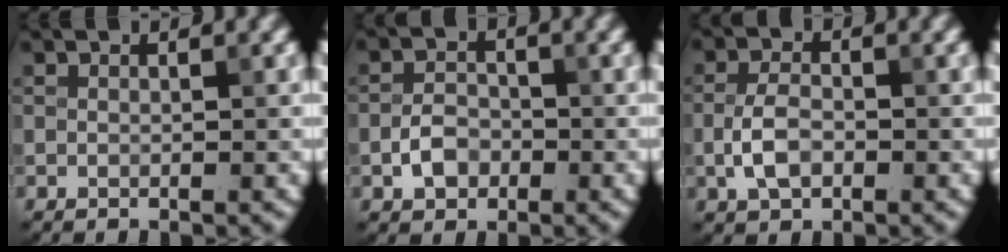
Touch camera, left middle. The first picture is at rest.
{"total": 2.6, "force": [-1.0, 1.9, 1.4], "torque": [-0.024, 0.004, -0.025]}
{"total": 3.2, "force": [-0.9, 1.9, 2.4], "torque": [-0.049, 0.002, -0.021]}